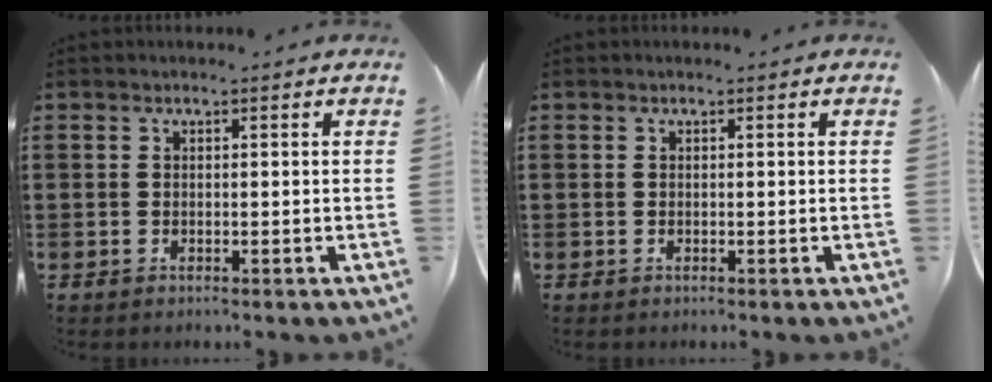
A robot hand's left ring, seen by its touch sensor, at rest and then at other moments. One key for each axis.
{"total": 0.0}